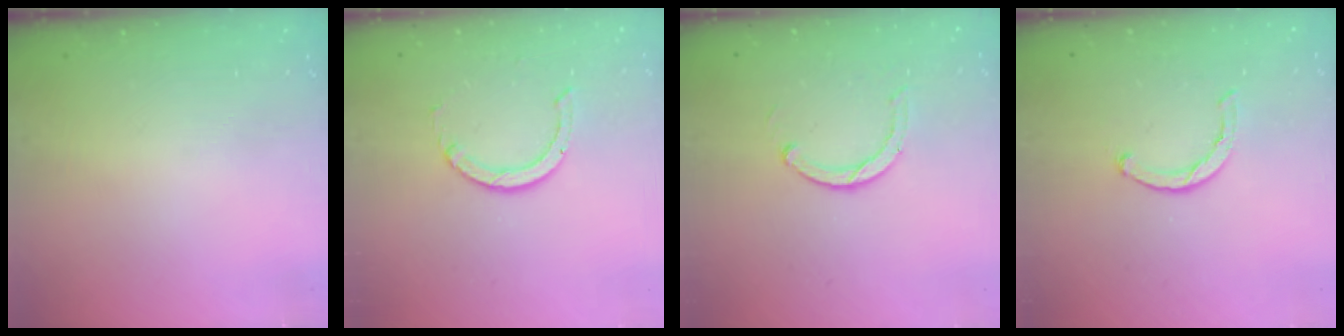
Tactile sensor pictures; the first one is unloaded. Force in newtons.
{"total": 3.0, "press": 3.0, "slide": 0.3}
{"total": 2.9, "press": 2.9, "slide": 0.4}
{"total": 2.3, "press": 2.3, "slide": 0.4}